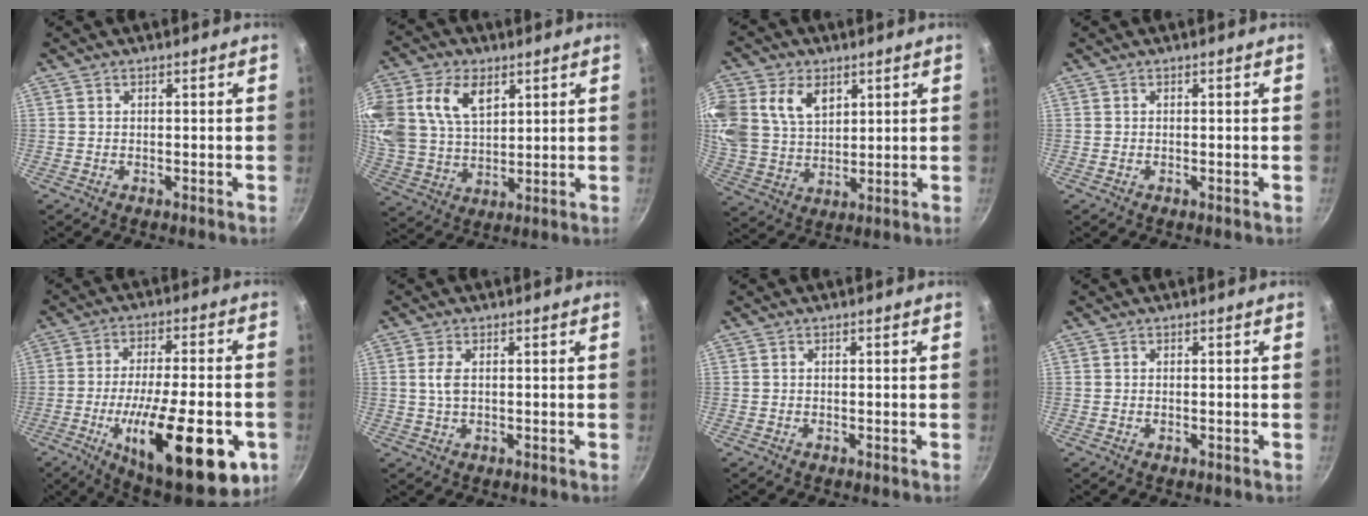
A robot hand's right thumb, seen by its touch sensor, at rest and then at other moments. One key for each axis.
{"total": 17.4, "fx": 6.9, "fy": 11.7, "fz": 10.9, "tx": -0.229, "ty": 0.001, "tz": 0.135}
{"total": 17.2, "fx": 6.5, "fy": 12.4, "fz": 9.9, "tx": -0.223, "ty": 0.005, "tz": 0.131}
{"total": 0.0}
{"total": 26.2, "fx": -8.6, "fy": 8.9, "fz": 23.0, "tx": -0.318, "ty": 0.007, "tz": -0.123}
{"total": 3.0, "fx": 0.5, "fy": 1.7, "fz": 2.5, "tx": -0.050, "ty": 0.002, "tz": 0.010}
{"total": 0.0}
{"total": 0.6, "fx": -0.1, "fy": 0.3, "fz": 0.5, "tx": -0.008, "ty": 0.001, "tz": -0.002}